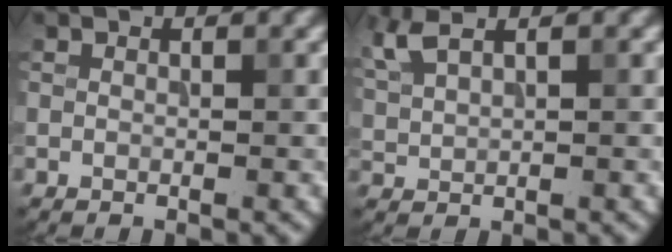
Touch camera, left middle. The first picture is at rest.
{"total": 3.1, "force": [2.2, 0.9, 2.0], "torque": [-0.059, 0.013, 0.052]}